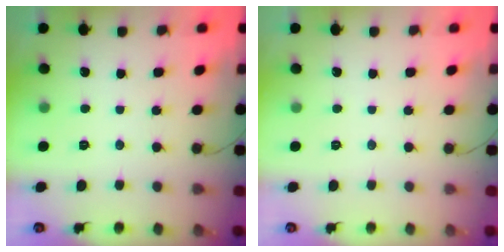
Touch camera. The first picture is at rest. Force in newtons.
{"total": 0.0}